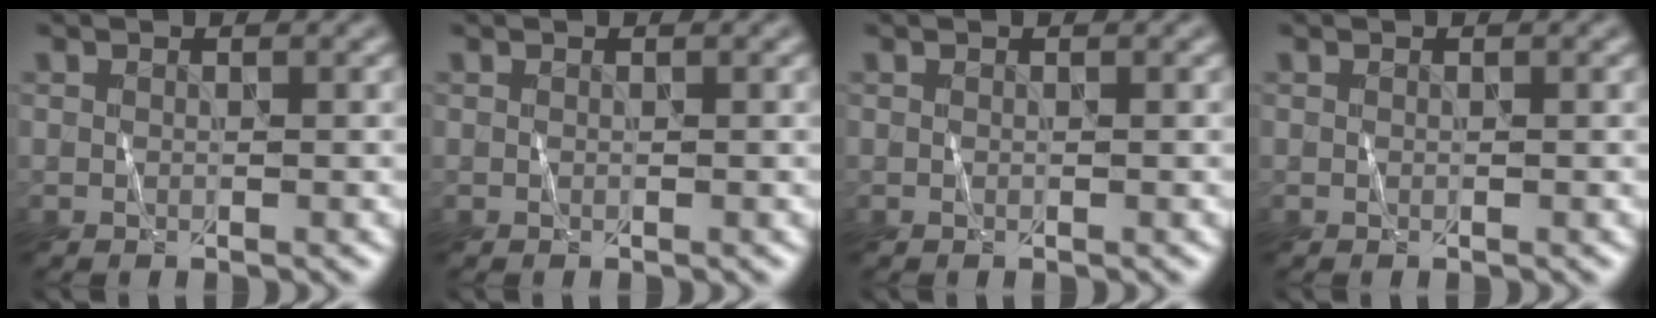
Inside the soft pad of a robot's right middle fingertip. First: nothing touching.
{"total": 0.0}
{"total": 0.0}
{"total": 0.0}